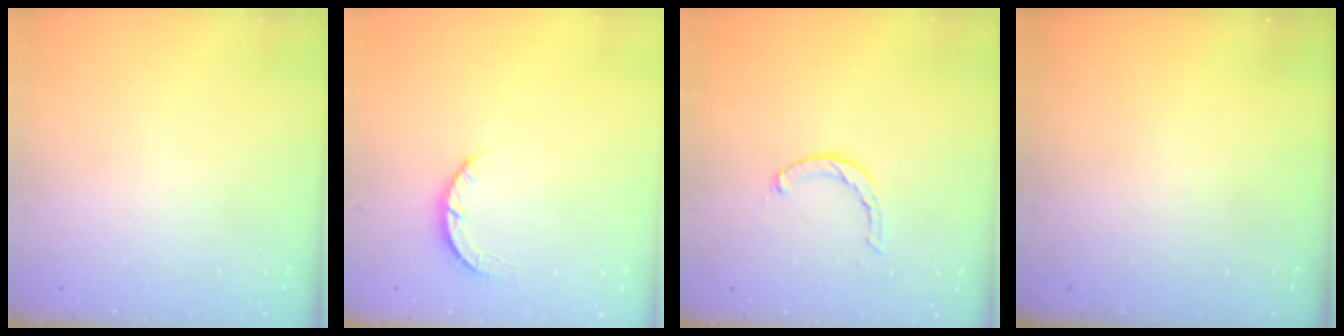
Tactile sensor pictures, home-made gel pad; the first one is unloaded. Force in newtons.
{"total": 2.7, "press": 2.7, "slide": 0.4}
{"total": 1.4, "press": 1.3, "slide": 0.3}
{"total": 0.0}